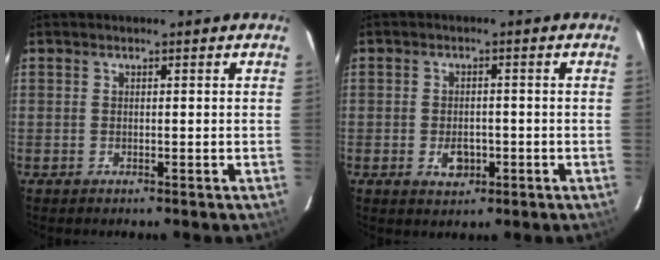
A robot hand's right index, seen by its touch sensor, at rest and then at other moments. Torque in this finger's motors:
{"motor_torque": [0.21, 0.11, 0.05, 0.01]}